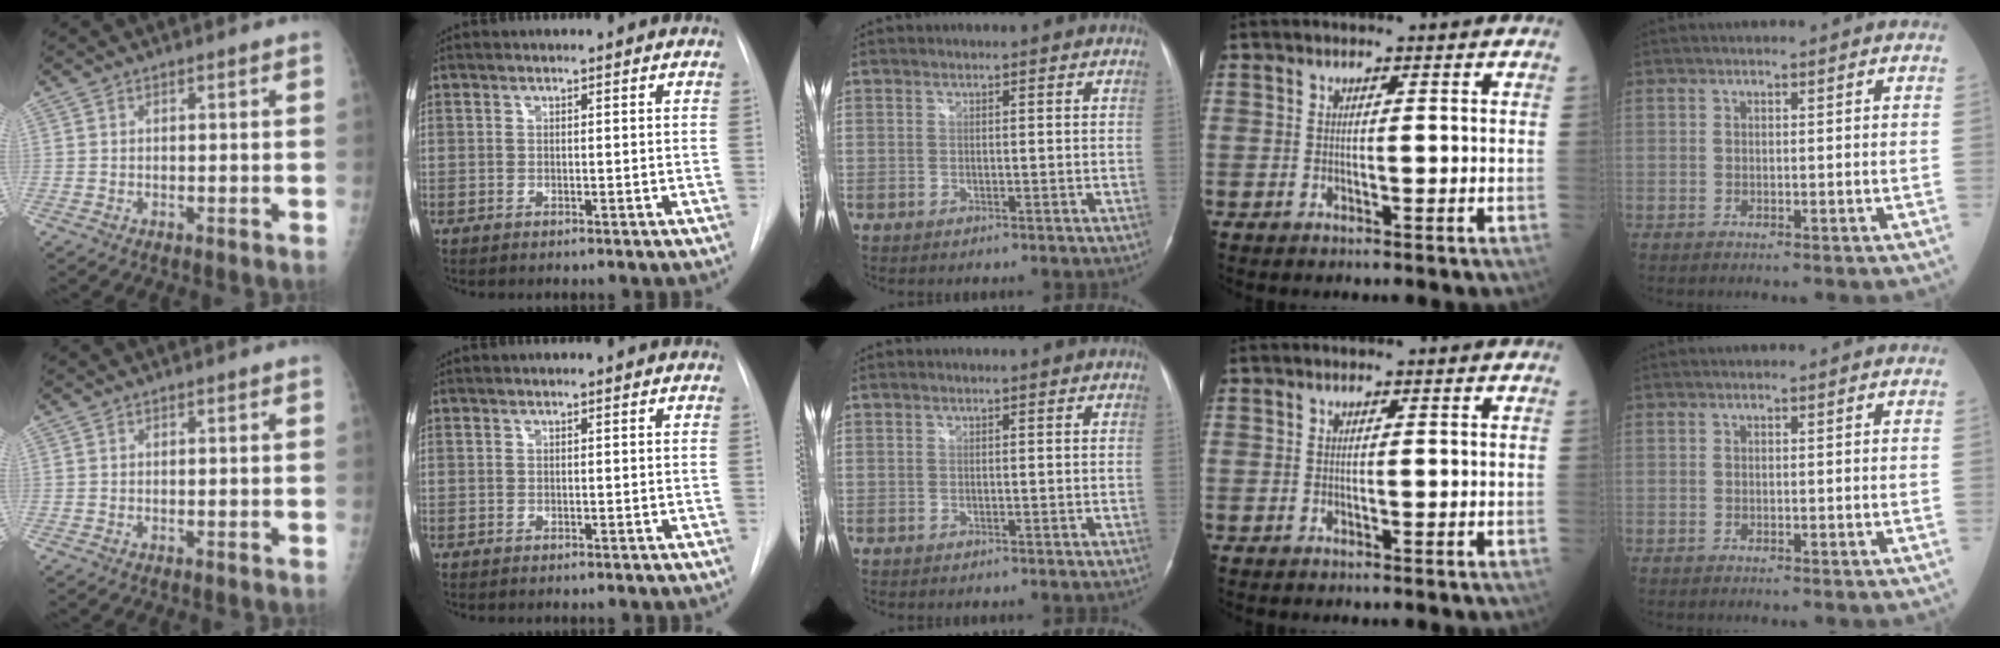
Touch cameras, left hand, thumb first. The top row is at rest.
{}